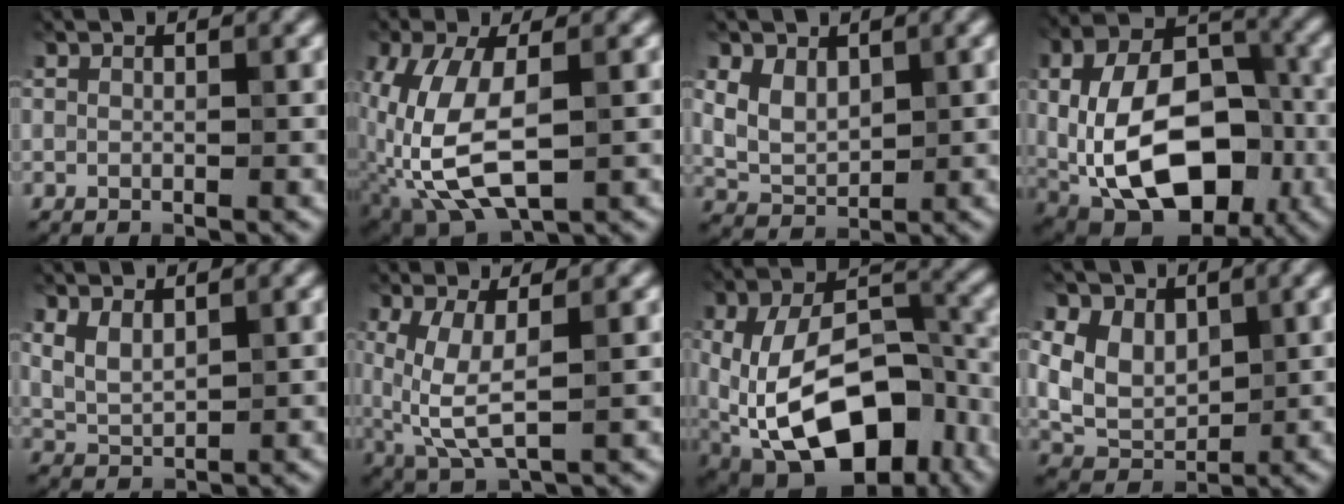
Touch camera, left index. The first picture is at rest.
{"total": 8.7, "force": [-1.6, 4.4, 7.3], "torque": [-0.179, -0.006, -0.032]}
{"total": 2.9, "force": [0.7, 2.1, 1.9], "torque": [-0.039, -0.007, 0.015]}
{"total": 15.5, "force": [-2.9, 9.6, 11.8], "torque": [-0.183, -0.009, -0.037]}
{"total": 2.2, "force": [0.8, 1.2, 1.7], "torque": [-0.042, -0.003, 0.020]}
{"total": 5.0, "force": [0.1, 1.8, 4.7], "torque": [-0.115, -0.015, 0.006]}
{"total": 15.8, "force": [-4.9, 9.0, 12.0], "torque": [-0.202, -0.023, -0.067]}
{"total": 4.5, "force": [0.9, 3.4, 2.8], "torque": [-0.055, -0.008, 0.013]}